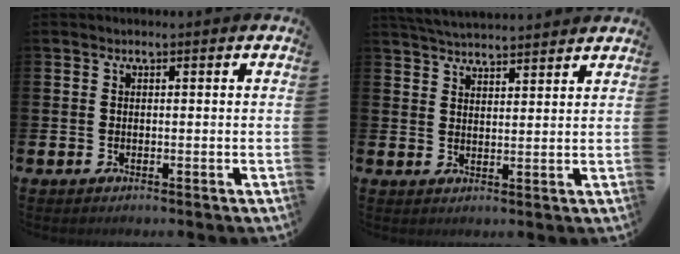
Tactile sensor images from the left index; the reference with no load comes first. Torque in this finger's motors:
{"motor_torque": [0.95, -1.19, 0.46, 0.06]}